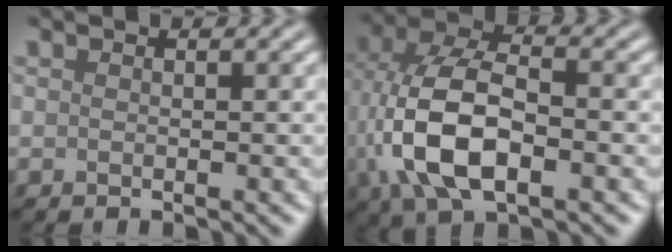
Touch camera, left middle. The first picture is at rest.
{"total": 9.1, "force": [-1.6, 4.9, 7.5], "torque": [-0.160, 0.010, -0.036]}